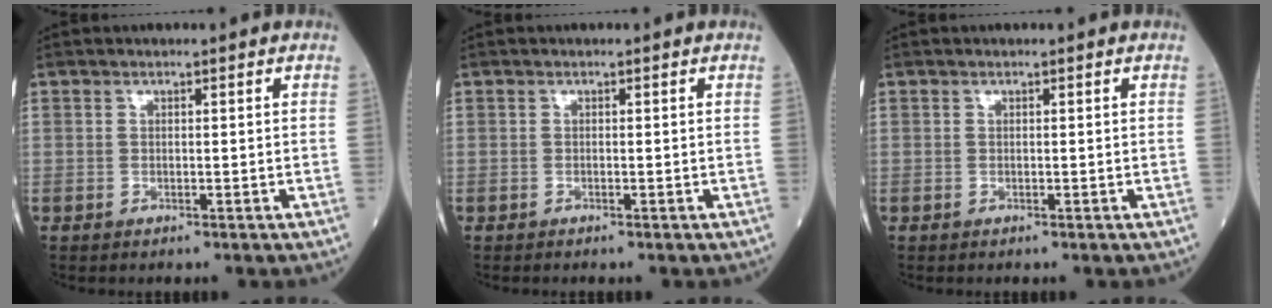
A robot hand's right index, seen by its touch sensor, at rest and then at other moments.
{"total": 0.0}
{"total": 0.0}